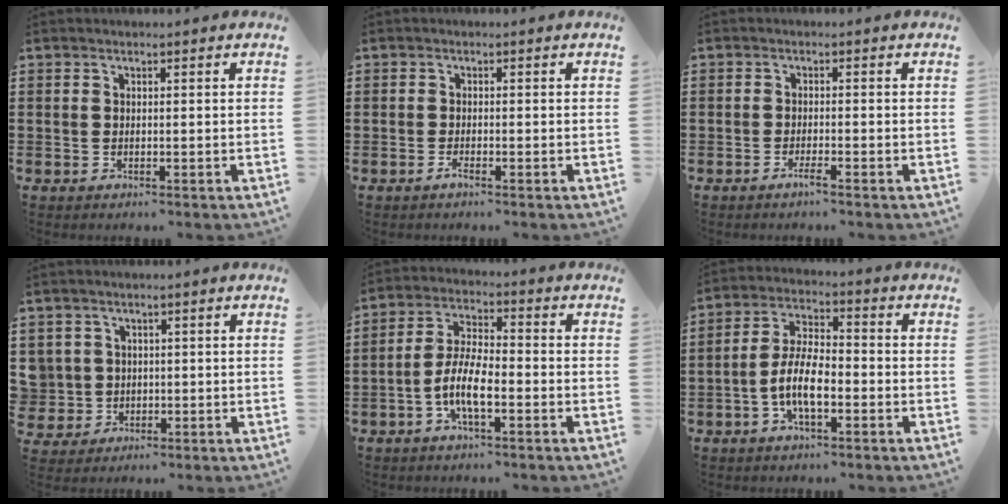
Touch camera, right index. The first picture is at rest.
{"total": 0.9, "force": [-0.8, 0.1, 0.5], "torque": [-0.013, -0.006, -0.013]}
{"total": 1.7, "force": [-1.2, 0.0, 1.2], "torque": [-0.027, -0.008, -0.024]}
{"total": 3.4, "force": [0.3, 3.4, 0.1], "torque": [-0.020, 0.012, 0.003]}
{"total": 7.5, "force": [-2.7, 2.4, 6.6], "torque": [-0.149, -0.008, -0.056]}
{"total": 7.8, "force": [-2.6, 3.0, 6.7], "torque": [-0.153, -0.005, -0.055]}